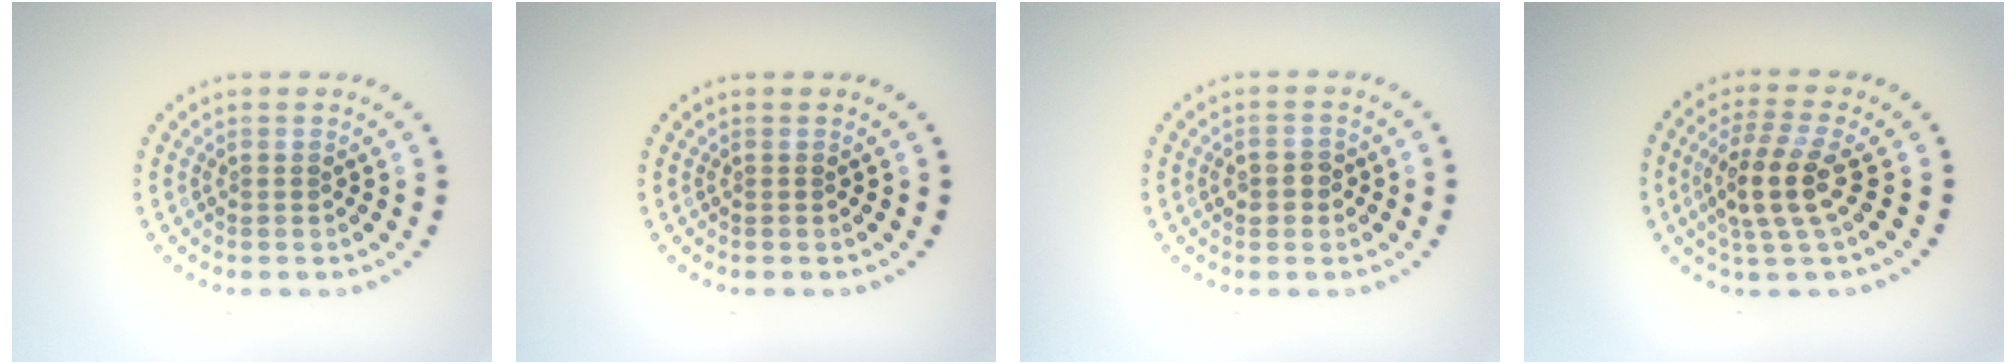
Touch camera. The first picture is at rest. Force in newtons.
{"total": 0.0}
{"total": 1.8, "press": 1.8, "slide": 0.2}
{"total": 4.3, "press": 3.8, "slide": 1.9}